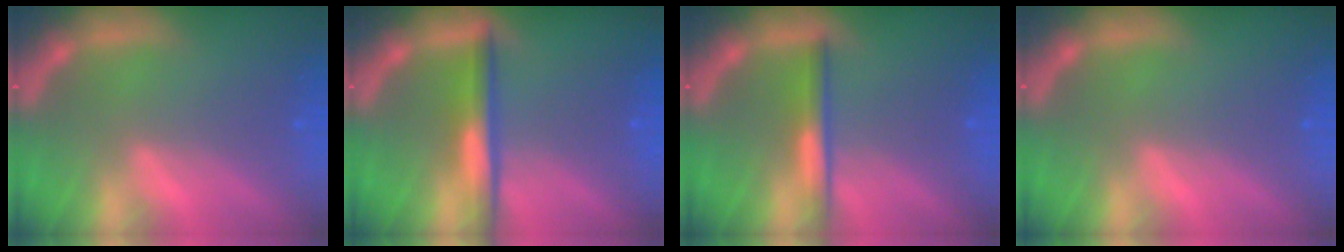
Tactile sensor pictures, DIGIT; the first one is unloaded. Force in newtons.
{"total": 4.0}
{"total": 3.0}
{"total": 0.0}